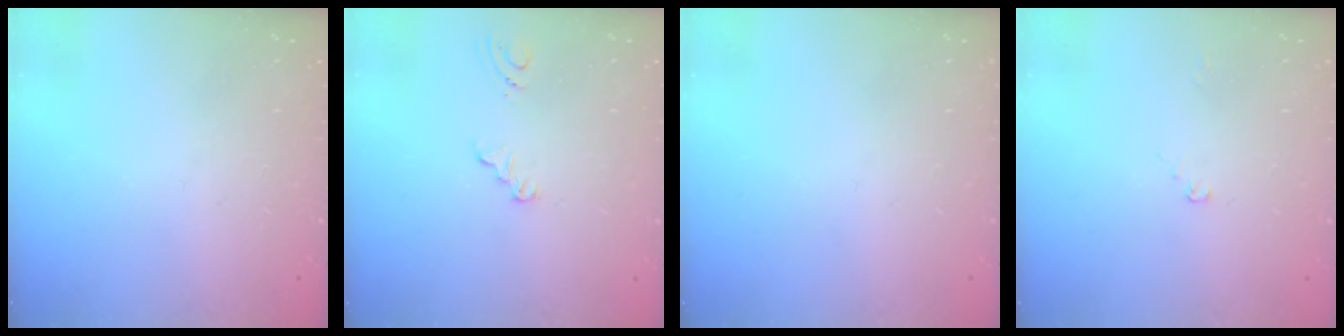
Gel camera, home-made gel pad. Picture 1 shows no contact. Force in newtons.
{"total": 4.9, "press": 1.0, "slide": 4.8}
{"total": 0.0}
{"total": 2.0, "press": 2.0, "slide": 0.2}